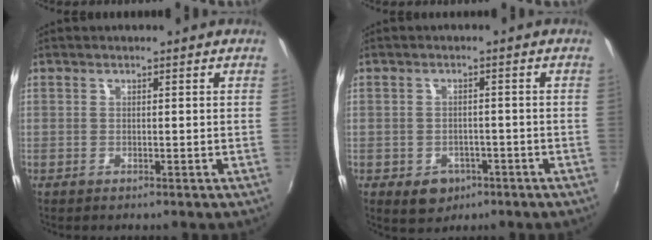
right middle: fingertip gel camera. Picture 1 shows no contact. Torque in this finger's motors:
{"motor_torque": [0.41, -0.34, 0.02, 0.01]}